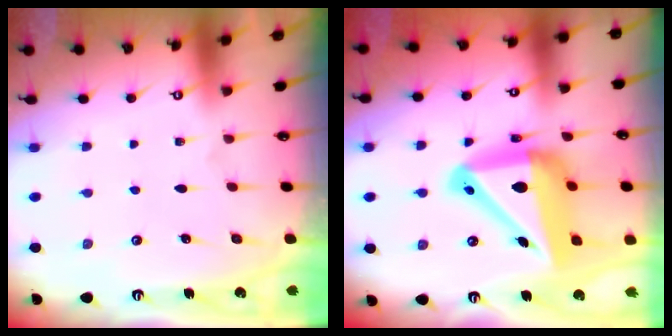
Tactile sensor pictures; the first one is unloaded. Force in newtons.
{"total": 19.5, "press": 19.3, "slide": 2.6}